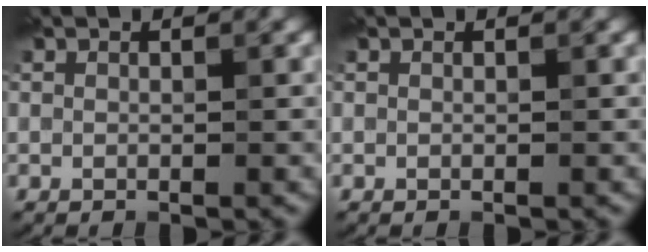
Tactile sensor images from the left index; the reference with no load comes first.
{"total": 0.0}